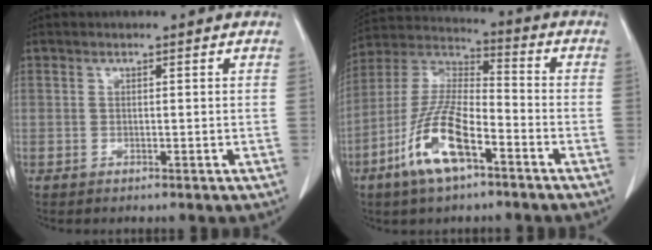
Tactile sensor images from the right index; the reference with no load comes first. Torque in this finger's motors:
{"motor_torque": [1.62, -0.52, 0.47, 0.19]}